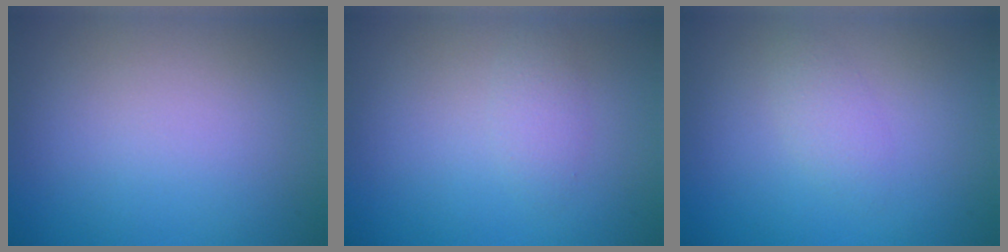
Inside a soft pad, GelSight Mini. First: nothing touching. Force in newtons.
{"total": 1.3, "press": 1.3, "slide": 0.1}
{"total": 1.5, "press": 1.5, "slide": 0.1}